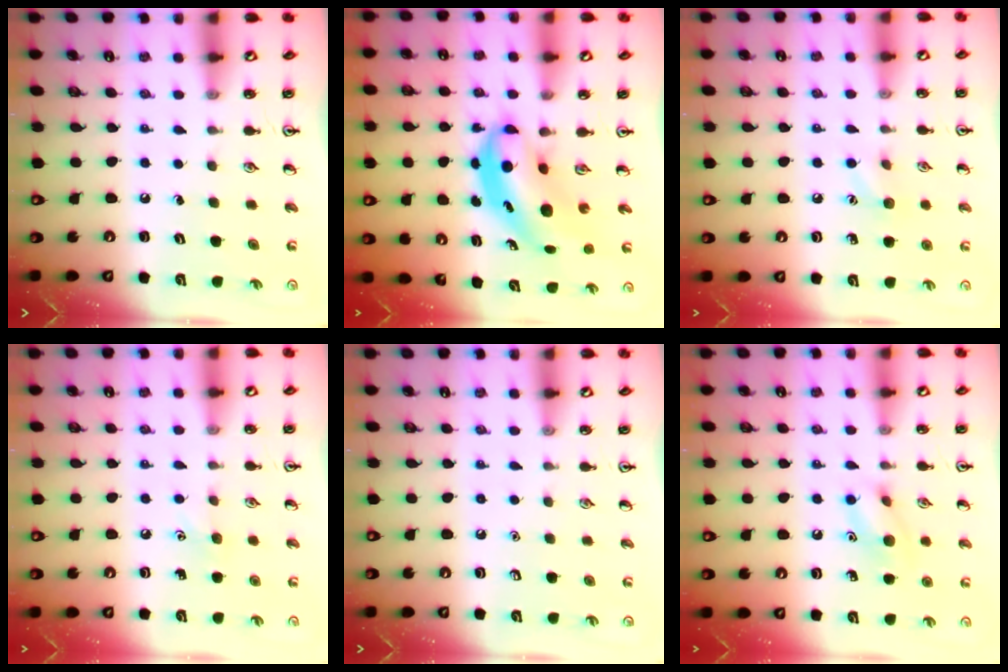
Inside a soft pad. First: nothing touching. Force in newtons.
{"total": 5.7, "press": 5.6, "slide": 1.1}
{"total": 5.7, "press": 5.4, "slide": 1.8}
{"total": 3.7, "press": 3.5, "slide": 1.3}
{"total": 0.0}
{"total": 8.8, "press": 8.7, "slide": 1.2}